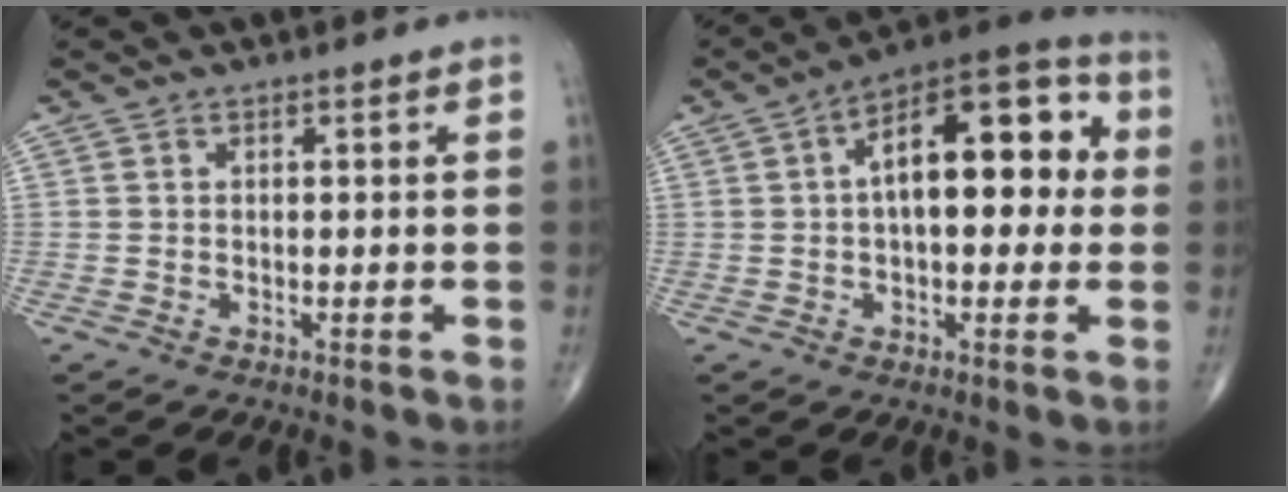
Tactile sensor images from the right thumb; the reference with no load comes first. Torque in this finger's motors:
{"motor_torque": [1.50, 3.51, 1.52, 0.24, 0.13]}